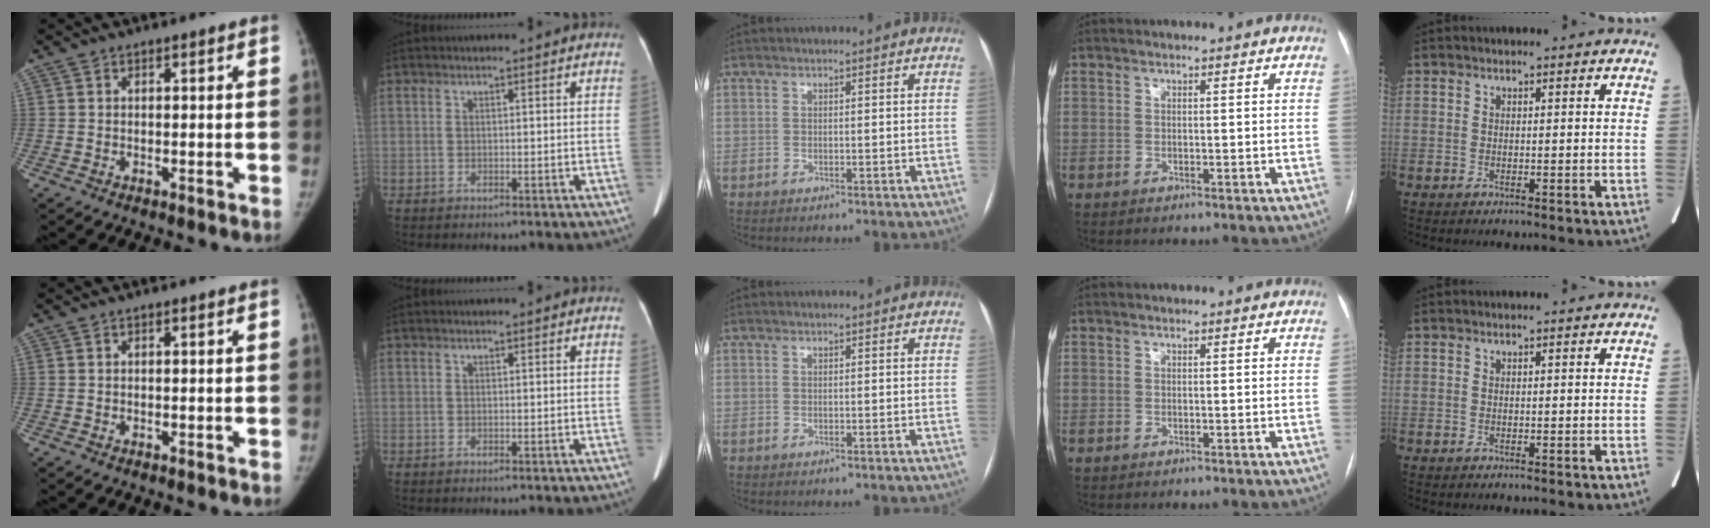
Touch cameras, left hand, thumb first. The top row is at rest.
{}